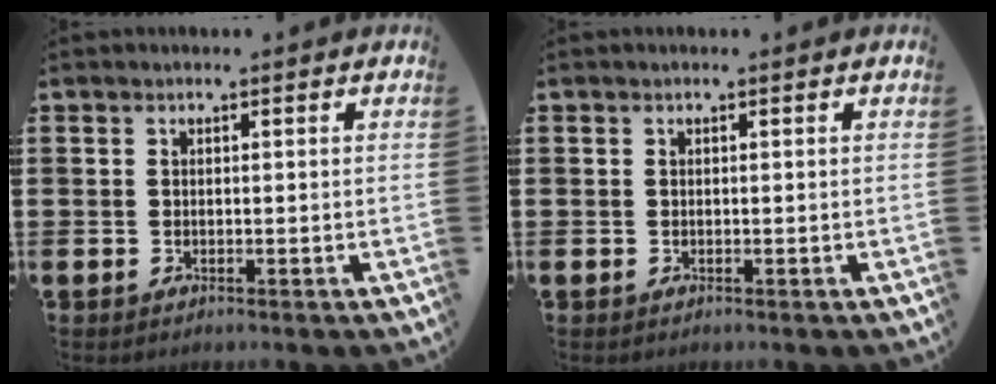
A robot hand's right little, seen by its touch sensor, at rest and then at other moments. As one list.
[{"total": 0.0}]